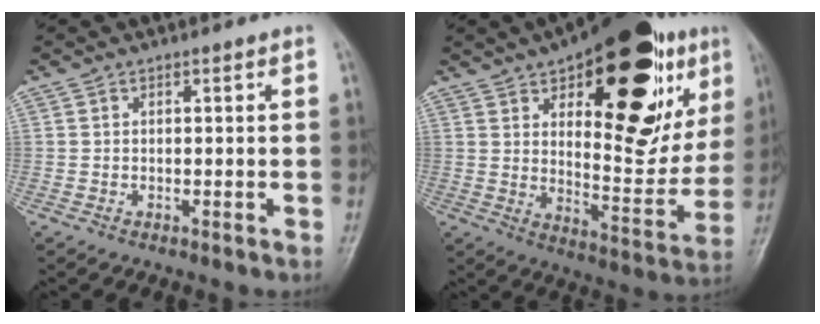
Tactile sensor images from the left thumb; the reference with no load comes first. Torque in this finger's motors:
{"motor_torque": [0.26, 0.86, 1.82, -0.95, 0.09]}